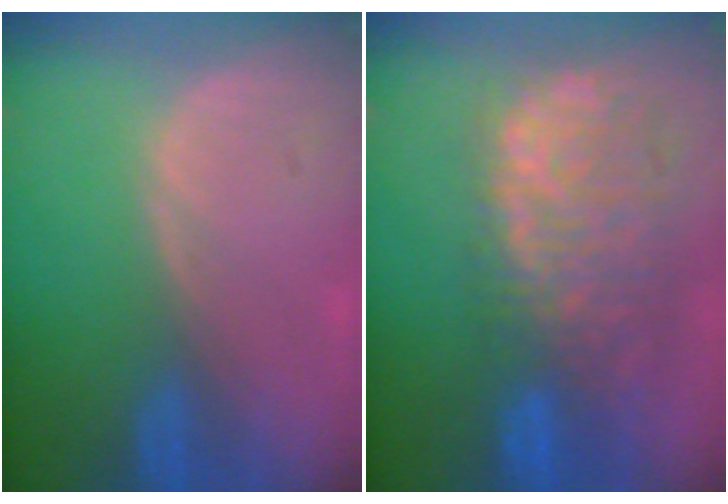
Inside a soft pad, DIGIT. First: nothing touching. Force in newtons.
{"total": 12.4, "press": 10.2, "slide": 7.1}